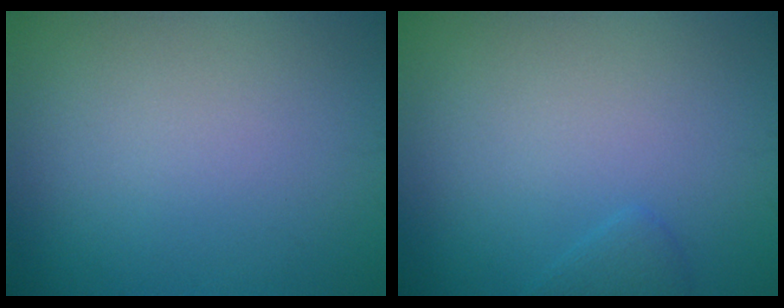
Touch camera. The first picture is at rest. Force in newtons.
{"total": 1.0, "press": 1.0, "slide": 0.1}